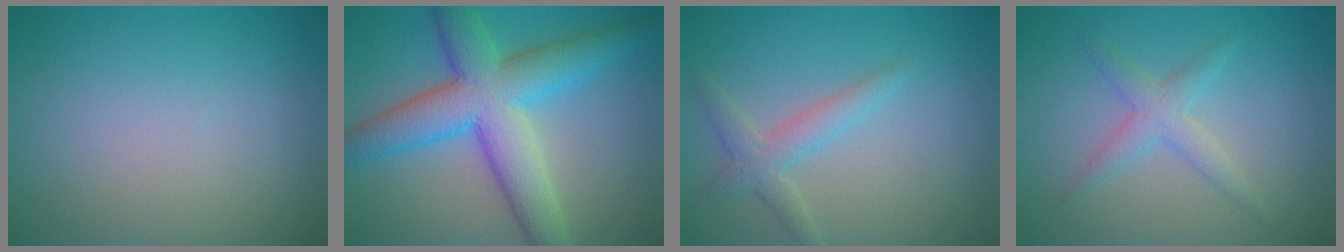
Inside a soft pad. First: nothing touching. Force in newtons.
{"total": 8.8, "press": 8.8, "slide": 0.2}
{"total": 2.6, "press": 2.6, "slide": 0.1}
{"total": 2.2, "press": 2.2, "slide": 0.1}